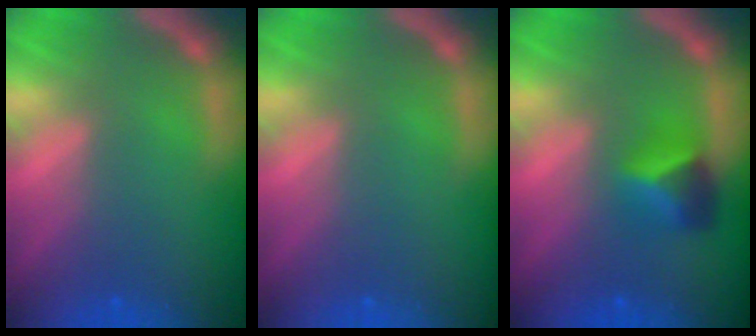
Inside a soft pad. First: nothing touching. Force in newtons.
{"total": 0.0}
{"total": 2.9}